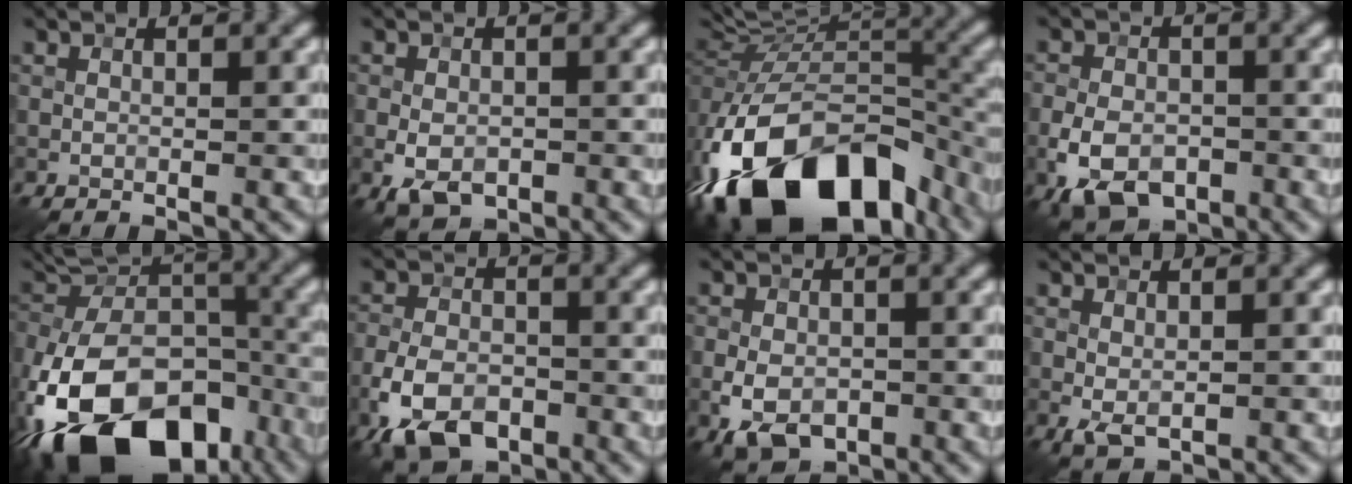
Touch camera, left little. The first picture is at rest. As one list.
[{"total": 3.5, "force": [-1.2, 2.3, 2.4], "torque": [-0.046, -0.007, -0.022]}, {"total": 16.9, "force": [-9.1, 9.5, 10.7], "torque": [-0.214, 0.003, -0.150]}, {"total": 6.4, "force": [-2.8, 4.0, 4.2], "torque": [-0.085, -0.010, -0.054]}, {"total": 19.0, "force": [-10.5, 10.8, 11.7], "torque": [-0.219, -0.030, -0.181]}, {"total": 7.0, "force": [-3.8, 3.9, 4.4], "torque": [-0.095, -0.007, -0.076]}, {"total": 4.9, "force": [-1.8, 3.1, 3.3], "torque": [-0.061, -0.009, -0.036]}, {"total": 1.6, "force": [-0.1, 0.9, 1.3], "torque": [-0.029, -0.003, 0.002]}]